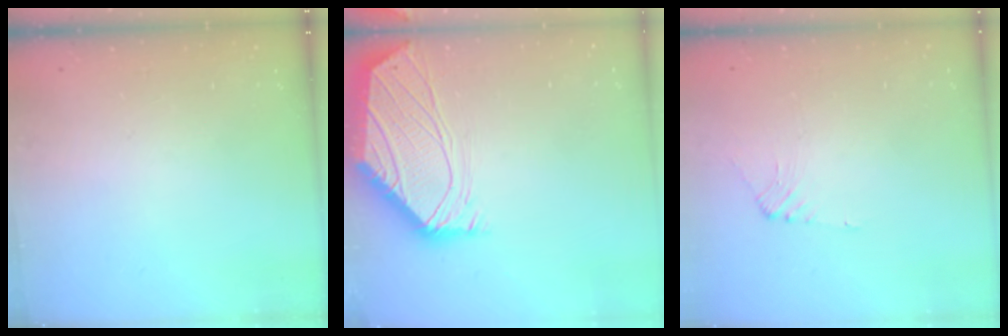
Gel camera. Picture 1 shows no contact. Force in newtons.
{"total": 0.0}
{"total": 1.8, "press": 1.8, "slide": 0.4}